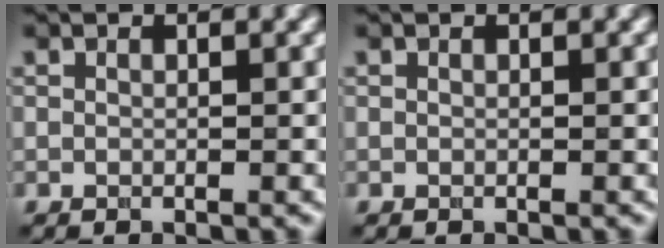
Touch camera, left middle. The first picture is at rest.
{"total": 0.0}